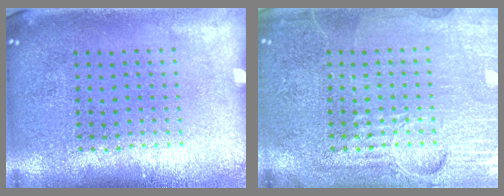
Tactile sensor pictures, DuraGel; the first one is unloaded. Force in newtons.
{"total": 6.0, "press": 6.0, "slide": 0.7}